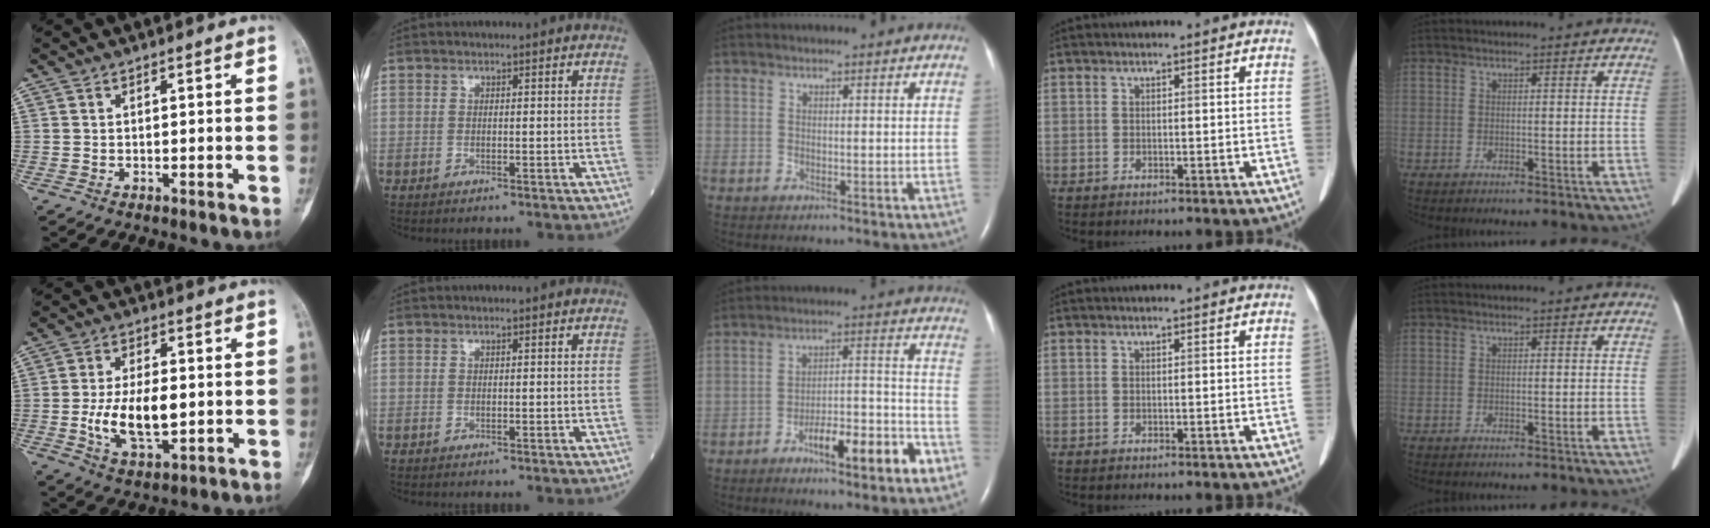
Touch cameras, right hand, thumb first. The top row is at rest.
{"thumb": {"total": 11.4, "force": [-1.1, 5.8, 9.7], "torque": [-0.168, -0.004, -0.013]}, "middle": {"total": 11.4, "force": [-6.2, 1.9, 9.4], "torque": [-0.142, 0.017, -0.092]}}